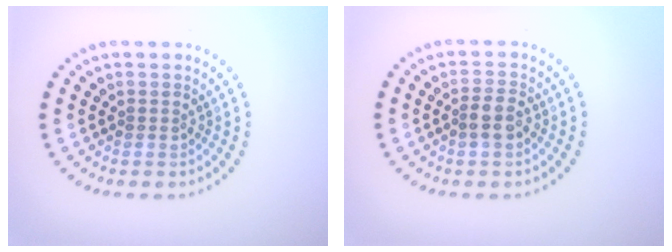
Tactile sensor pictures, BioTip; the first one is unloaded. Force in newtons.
{"total": 2.1, "press": 2.0, "slide": 0.6}